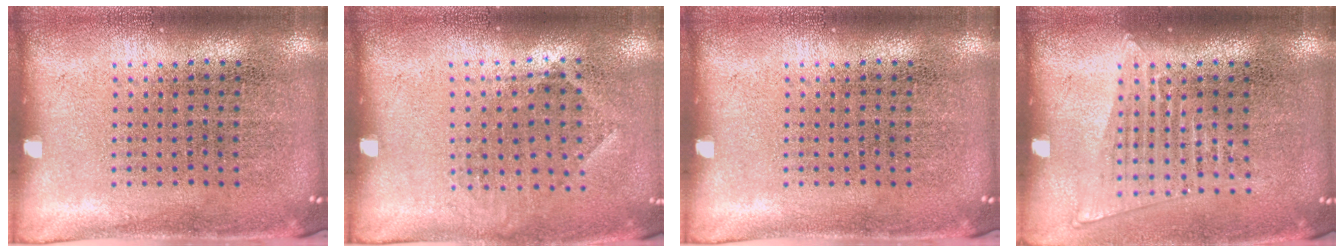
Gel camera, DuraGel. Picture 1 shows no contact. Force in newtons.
{"total": 0.9, "press": 0.7, "slide": 0.5}
{"total": 0.0}
{"total": 1.4, "press": 1.3, "slide": 0.5}